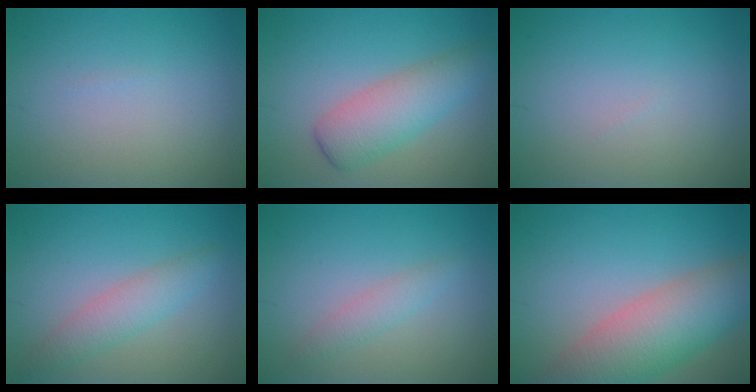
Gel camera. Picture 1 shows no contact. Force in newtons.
{"total": 4.7, "press": 4.7, "slide": 0.1}
{"total": 0.0}
{"total": 2.9, "press": 2.9, "slide": 0.1}
{"total": 1.6, "press": 1.6, "slide": 0.1}
{"total": 8.4, "press": 8.4, "slide": 0.4}